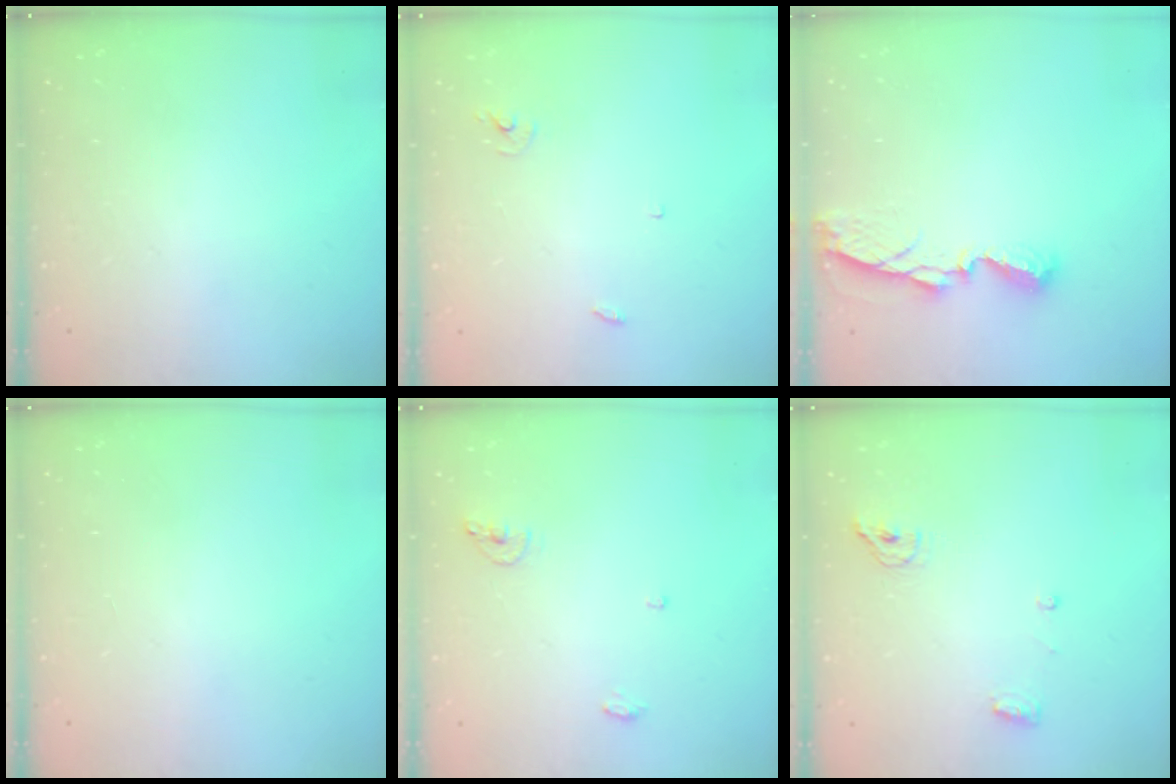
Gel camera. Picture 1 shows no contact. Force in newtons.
{"total": 2.4, "press": 2.4, "slide": 0.1}
{"total": 7.2, "press": 7.2, "slide": 0.5}
{"total": 0.9, "press": 0.9, "slide": 0.0}
{"total": 6.4, "press": 6.3, "slide": 1.5}
{"total": 5.4, "press": 5.3, "slide": 1.1}